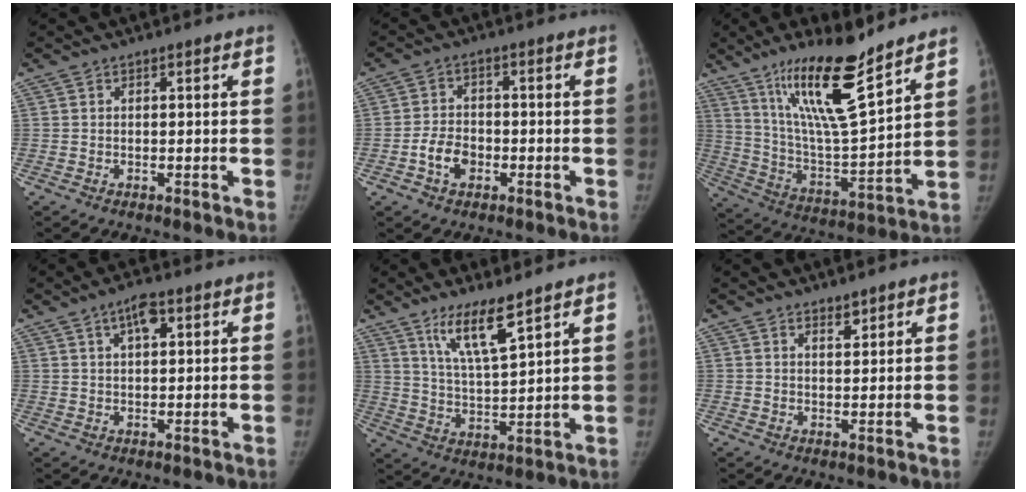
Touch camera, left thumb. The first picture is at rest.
{"total": 5.5, "force": [-2.0, 3.8, 3.3], "torque": [-0.051, 0.018, -0.039]}
{"total": 18.8, "force": [12.7, 3.1, 13.5], "torque": [-0.219, -0.075, 0.235]}
{"total": 4.6, "force": [2.2, 1.9, 3.5], "torque": [-0.056, -0.003, 0.037]}
{"total": 9.4, "force": [6.5, 1.5, 6.7], "torque": [-0.122, -0.047, 0.130]}
{"total": 2.0, "force": [1.7, 0.7, 0.8], "torque": [-0.005, -0.014, 0.029]}